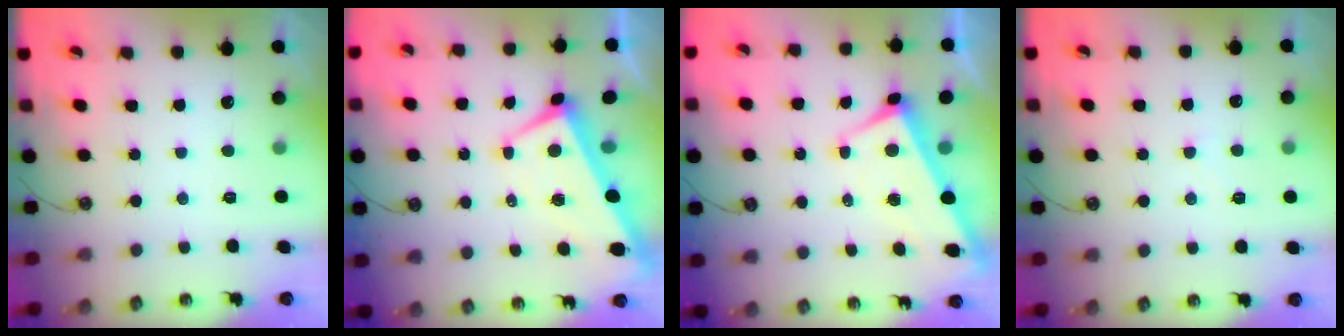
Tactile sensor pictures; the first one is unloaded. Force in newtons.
{"total": 1.7, "press": 1.5, "slide": 0.8}
{"total": 2.7, "press": 2.5, "slide": 0.9}
{"total": 1.9, "press": 1.8, "slide": 0.5}